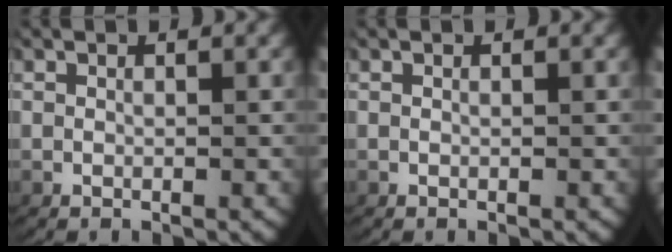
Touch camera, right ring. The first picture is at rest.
{"total": 0.0}